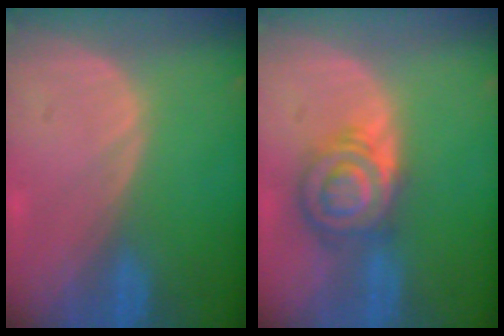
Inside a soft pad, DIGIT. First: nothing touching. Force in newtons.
{"total": 7.0, "press": 7.0, "slide": 0.2}